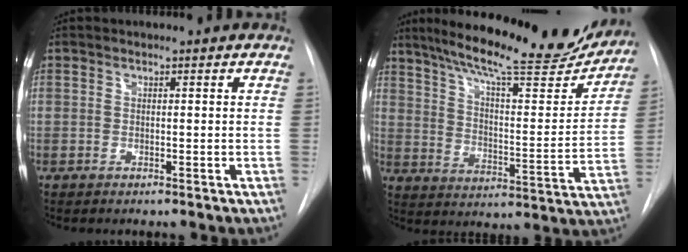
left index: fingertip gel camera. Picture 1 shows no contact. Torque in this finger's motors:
{"motor_torque": [1.02, -1.12, 0.33, 0.10]}